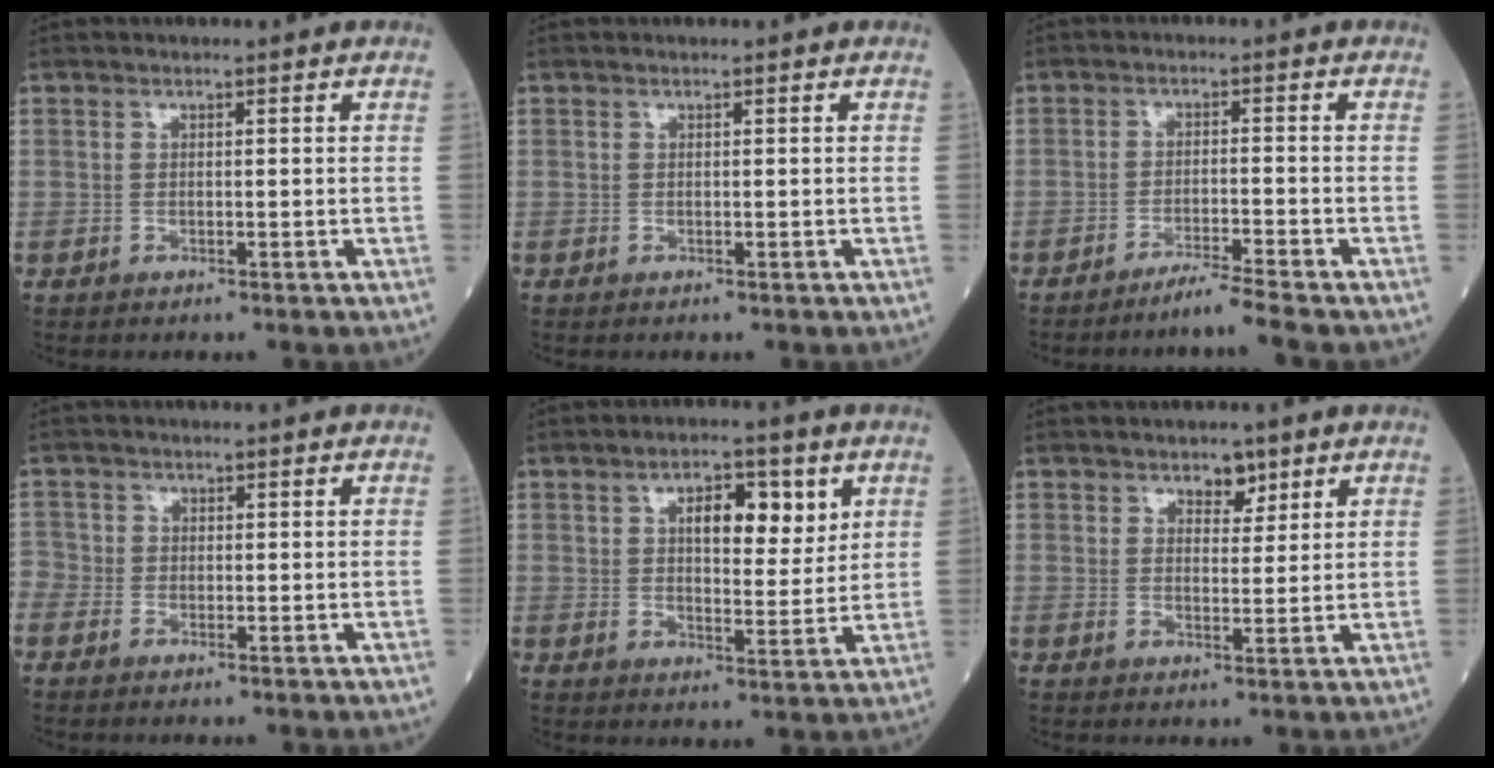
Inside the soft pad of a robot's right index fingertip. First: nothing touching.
{"total": 0.0}
{"total": 4.6, "force": [-3.9, -1.4, 1.9], "torque": [-0.036, -0.017, -0.071]}
{"total": 2.5, "force": [-1.1, 2.1, 1.0], "torque": [-0.030, 0.004, -0.026]}
{"total": 7.6, "force": [3.2, 3.2, 6.2], "torque": [-0.093, 0.004, 0.049]}
{"total": 3.0, "force": [2.0, 1.6, 1.4], "torque": [-0.018, -0.001, 0.033]}